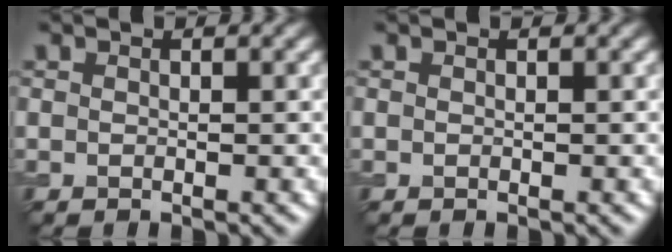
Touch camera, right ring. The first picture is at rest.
{"total": 0.0}